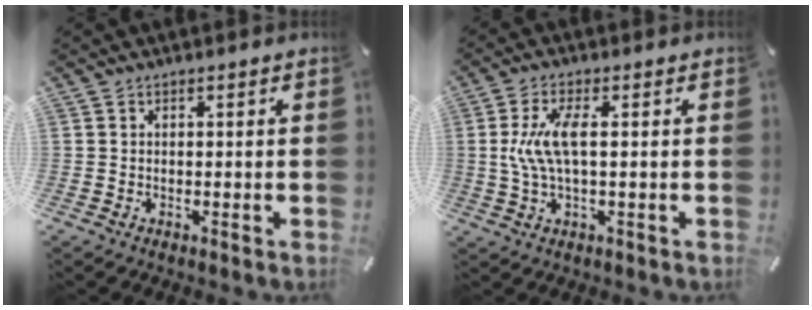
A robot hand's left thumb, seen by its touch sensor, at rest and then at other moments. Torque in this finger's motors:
{"motor_torque": [0.91, 1.66, 0.78, -0.47, 0.44]}